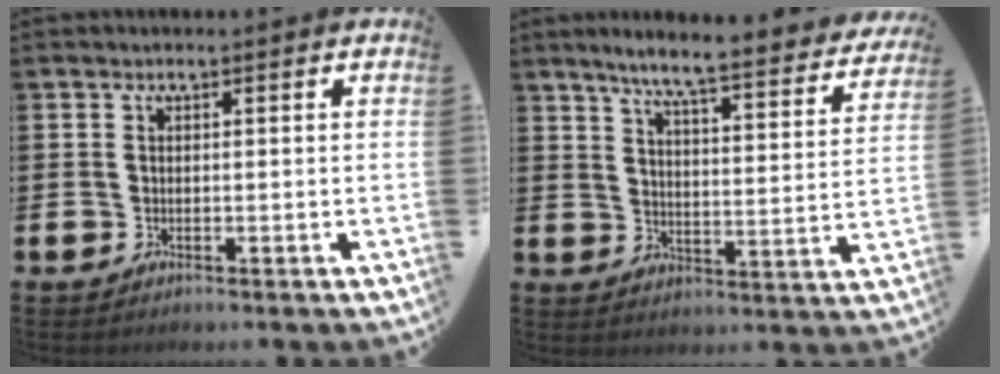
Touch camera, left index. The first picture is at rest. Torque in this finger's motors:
{"motor_torque": [0.09, -0.64, 0.60, 0.21]}